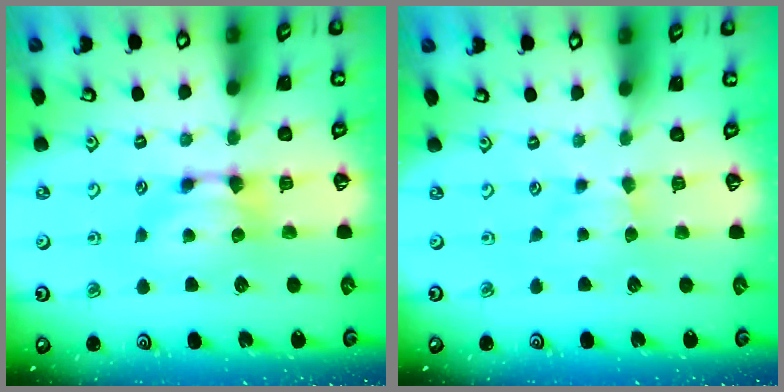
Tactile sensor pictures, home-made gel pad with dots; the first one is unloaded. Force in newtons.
{"total": 1.7, "press": 1.6, "slide": 0.4}